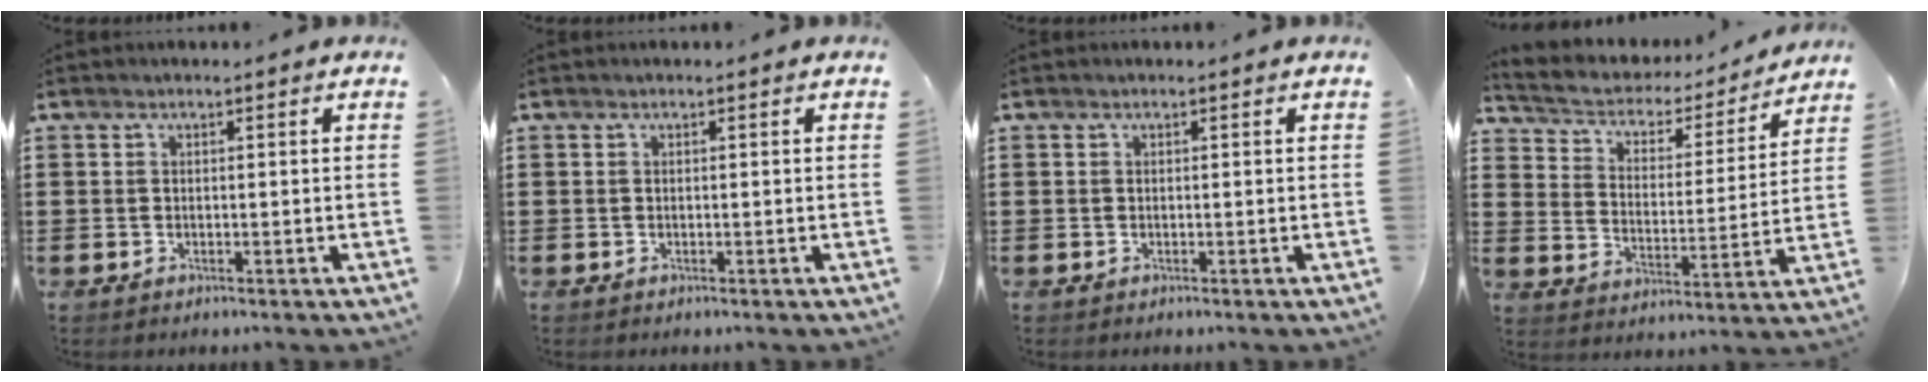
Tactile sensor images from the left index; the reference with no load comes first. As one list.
[{"total": 0.0}, {"total": 0.0}, {"total": 3.1, "force": [2.7, 1.4, 0.6], "torque": [-0.034, -0.024, 0.036]}]